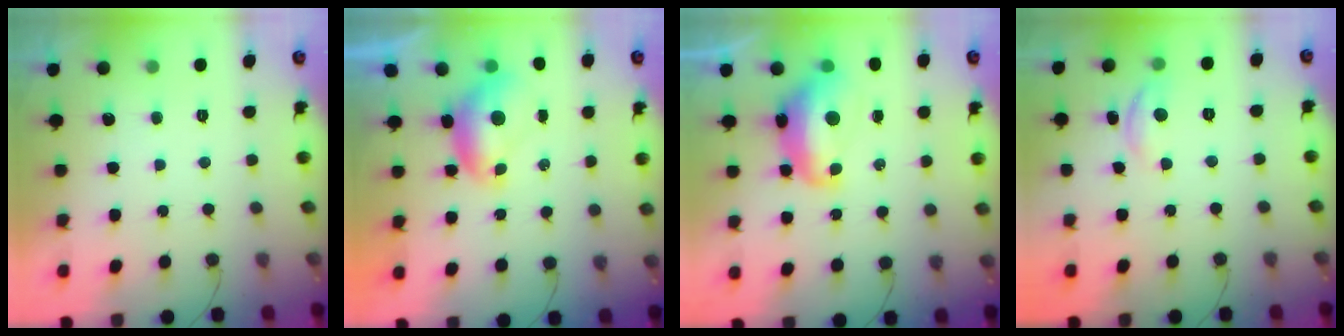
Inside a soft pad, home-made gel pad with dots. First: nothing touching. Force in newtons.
{"total": 6.5, "press": 6.5, "slide": 0.7}
{"total": 12.2, "press": 12.1, "slide": 1.0}
{"total": 5.4, "press": 5.4, "slide": 0.5}